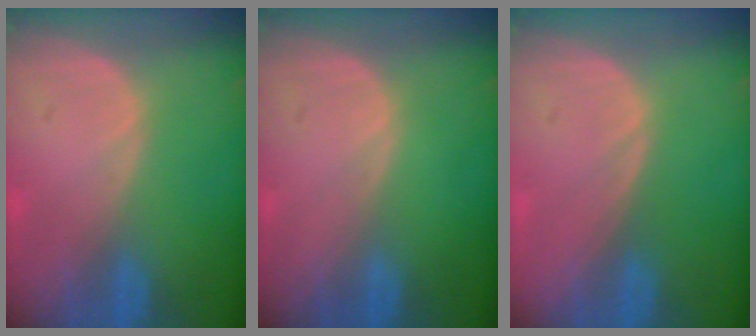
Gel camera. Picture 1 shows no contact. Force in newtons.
{"total": 0.0}
{"total": 0.0}